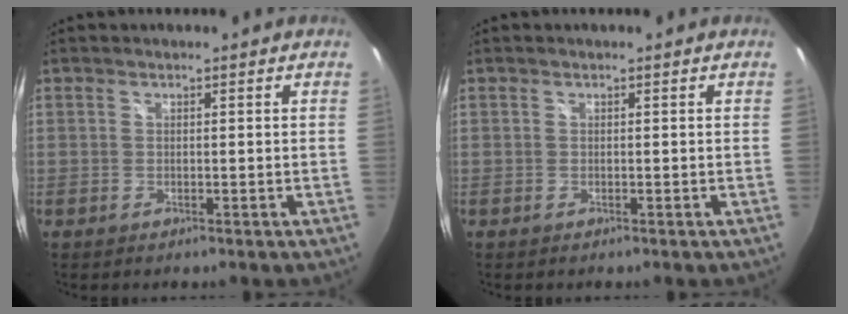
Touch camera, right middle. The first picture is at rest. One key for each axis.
{"total": 0.0}